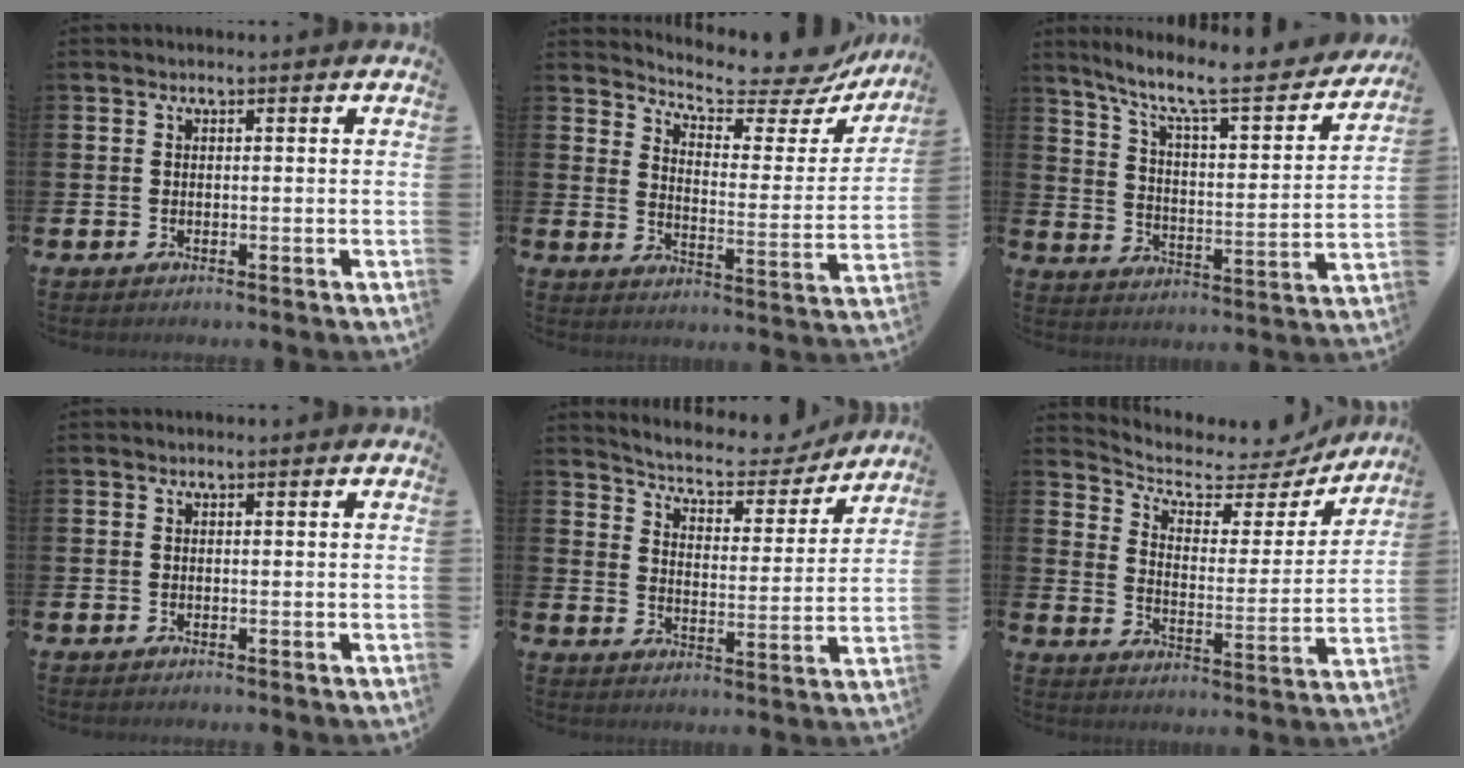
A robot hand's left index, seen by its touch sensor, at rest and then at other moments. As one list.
[{"total": 8.0, "force": [7.4, 1.5, 2.4], "torque": [-0.049, -0.066, 0.122]}, {"total": 9.3, "force": [7.8, 1.5, 4.9], "torque": [-0.115, -0.058, 0.123]}, {"total": 0.0}, {"total": 6.0, "force": [5.6, 1.4, 1.3], "torque": [-0.048, -0.047, 0.090]}, {"total": 5.8, "force": [5.1, 2.3, 1.5], "torque": [-0.055, -0.045, 0.078]}]